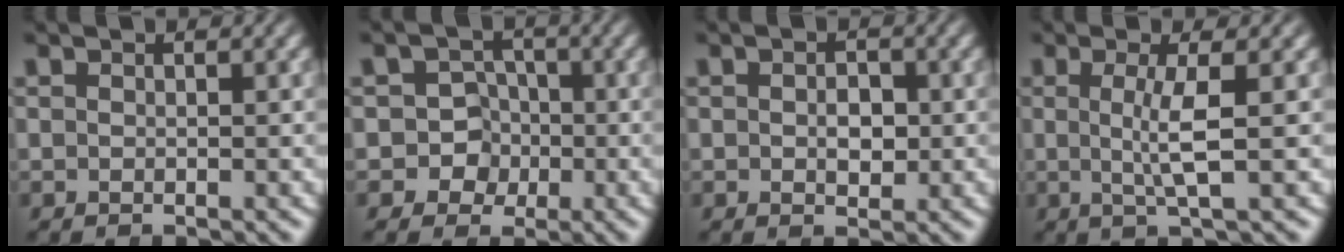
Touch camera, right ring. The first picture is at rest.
{"total": 7.7, "force": [-1.8, 7.3, 1.8], "torque": [-0.057, -0.025, -0.036]}
{"total": 1.7, "force": [-0.1, 1.2, 1.3], "torque": [-0.020, -0.003, -0.001]}
{"total": 3.2, "force": [0.1, -0.4, 3.1], "torque": [-0.067, -0.009, 0.006]}